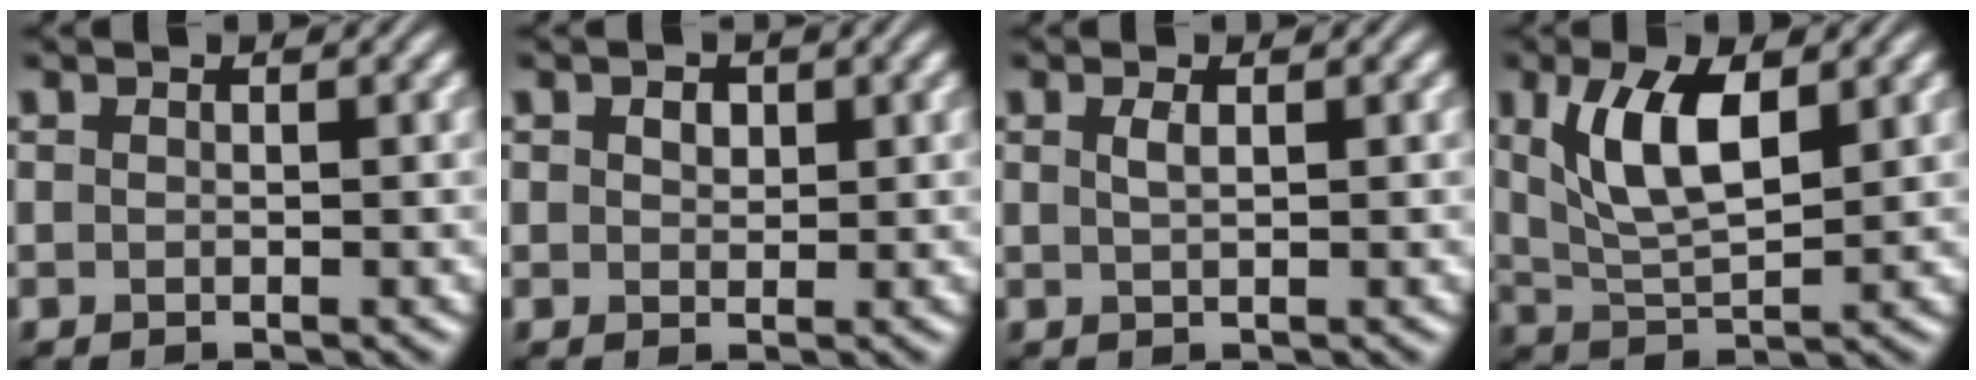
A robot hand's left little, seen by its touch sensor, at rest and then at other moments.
{"total": 1.4, "force": [0.6, 1.0, 0.8], "torque": [-0.013, 0.001, 0.011]}
{"total": 1.1, "force": [0.4, 0.3, 1.0], "torque": [-0.021, 0.004, 0.009]}
{"total": 6.5, "force": [2.3, 2.6, 5.5], "torque": [-0.111, -0.001, 0.045]}